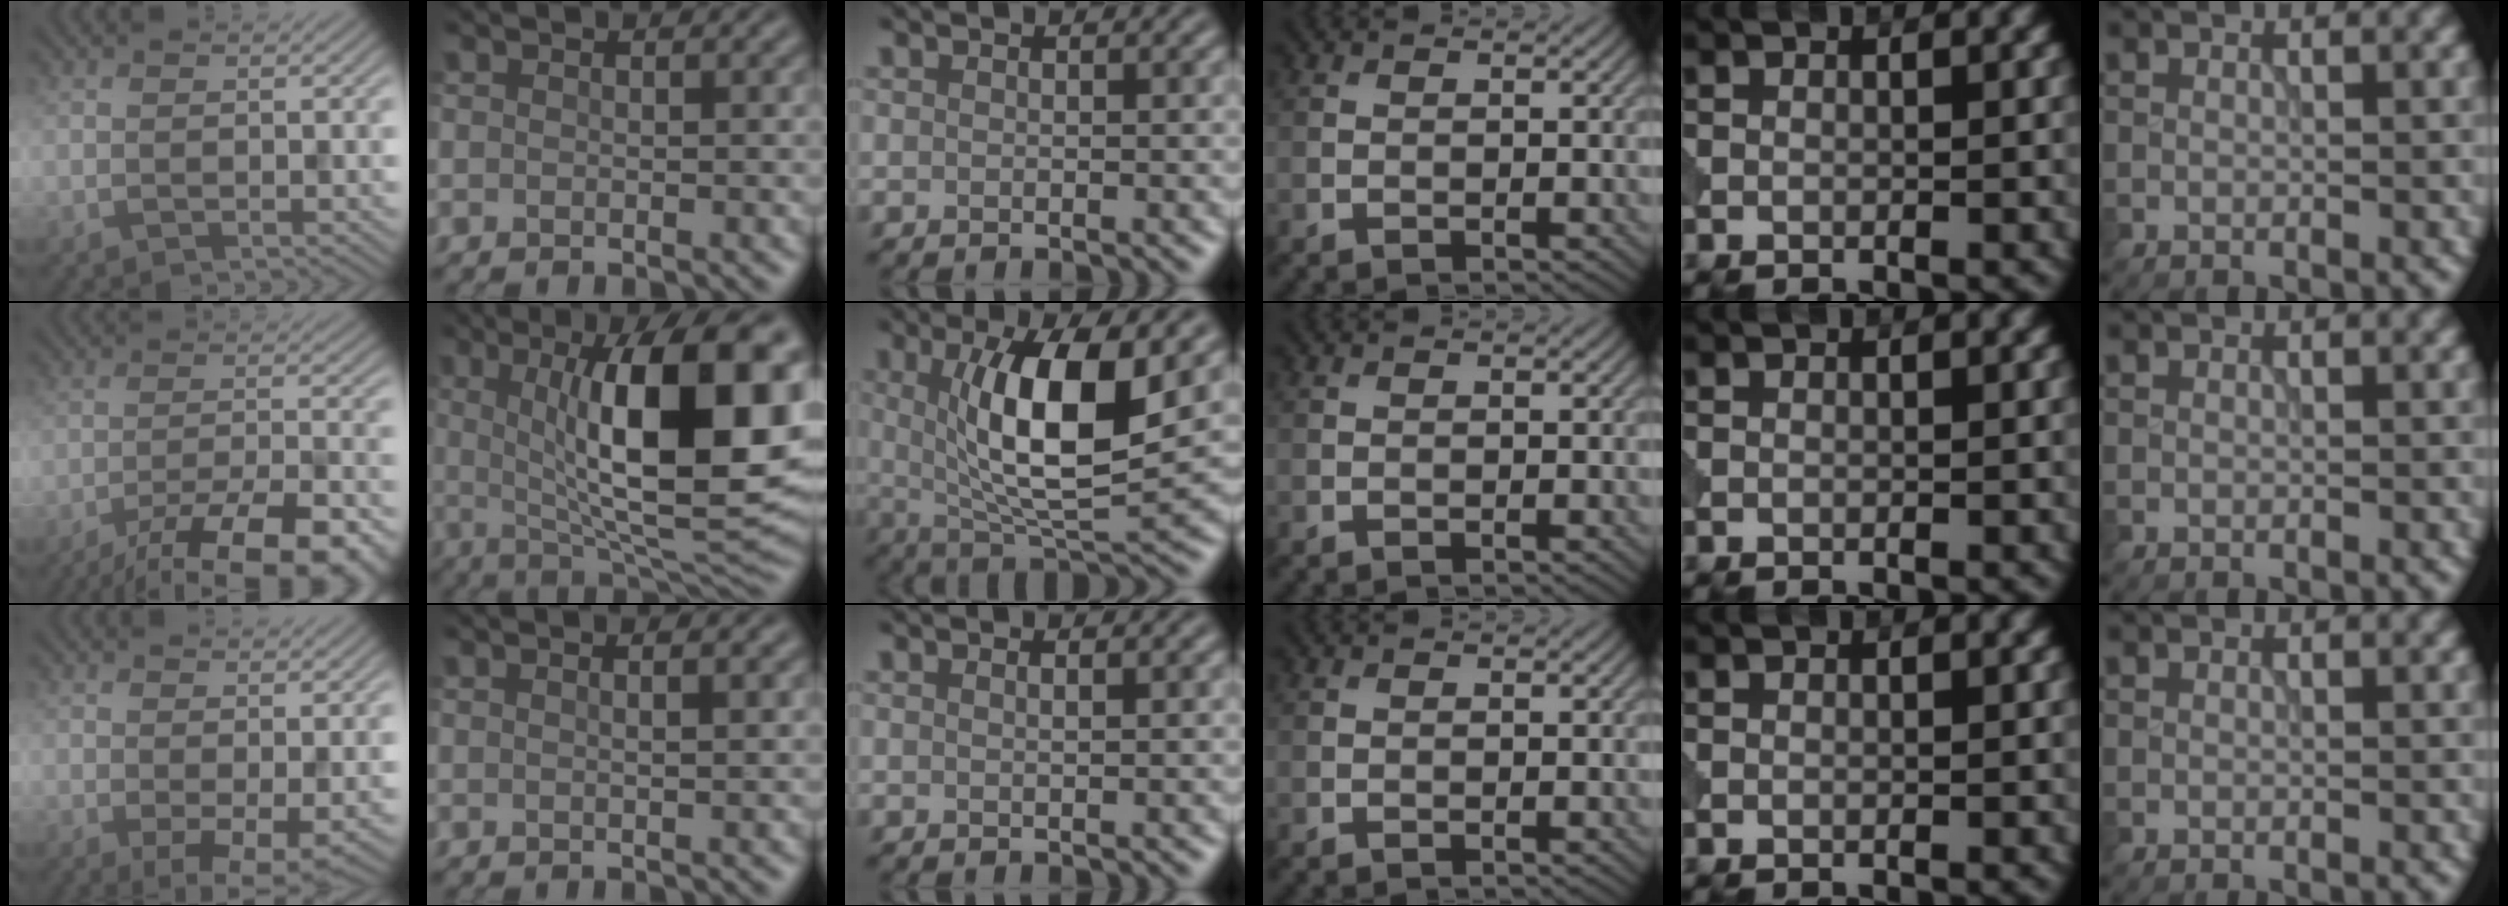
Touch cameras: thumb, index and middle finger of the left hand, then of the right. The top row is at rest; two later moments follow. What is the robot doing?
{"motion": "pour", "object": "beaker"}